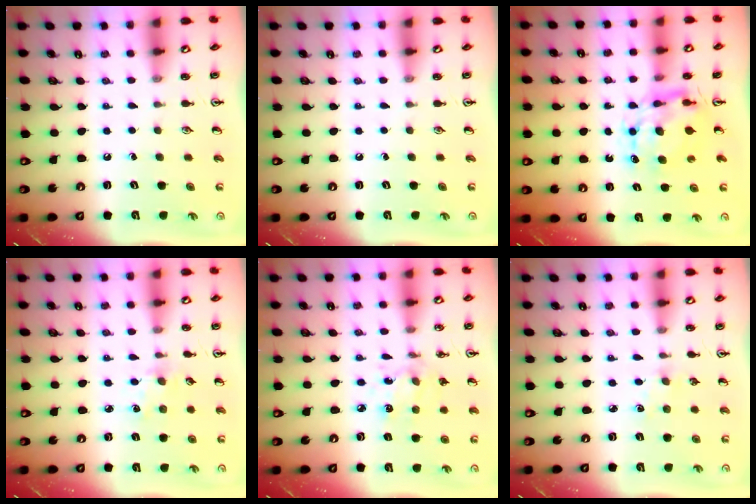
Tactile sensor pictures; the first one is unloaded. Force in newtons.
{"total": 0.0}
{"total": 7.7, "press": 7.7, "slide": 0.7}
{"total": 2.9, "press": 2.9, "slide": 0.5}
{"total": 3.7, "press": 3.4, "slide": 1.4}
{"total": 1.3, "press": 1.3, "slide": 0.3}